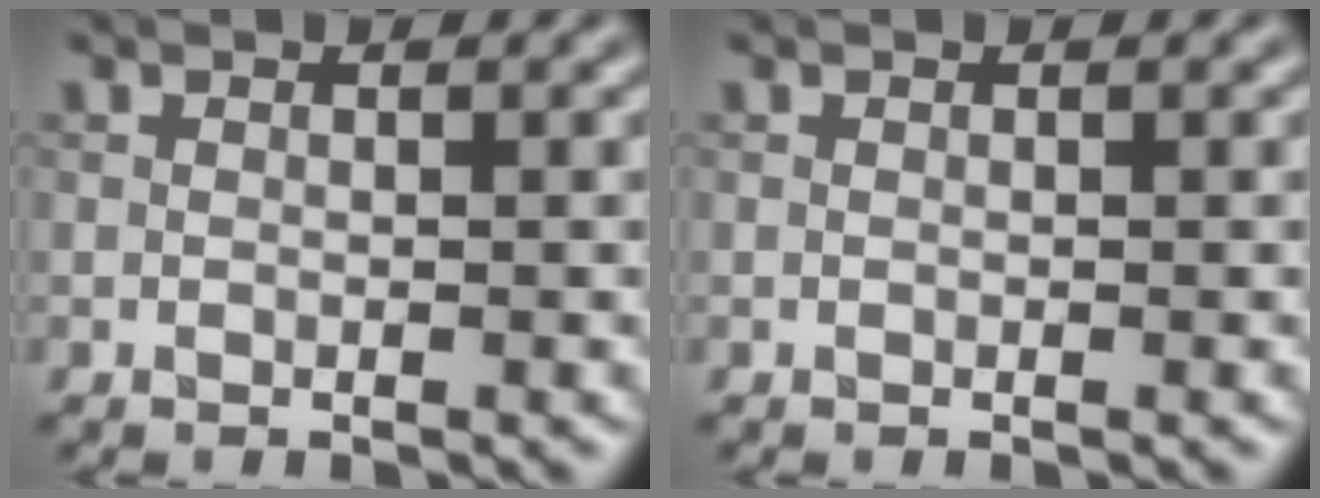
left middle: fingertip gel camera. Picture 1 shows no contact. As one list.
[{"total": 0.0}]